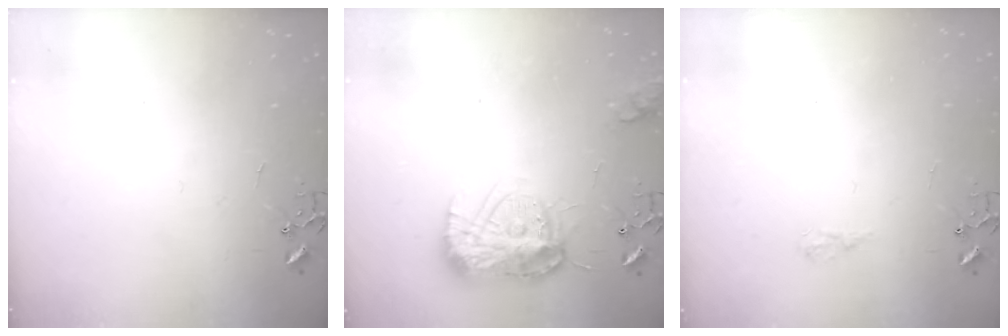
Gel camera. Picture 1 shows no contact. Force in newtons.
{"total": 14.2, "press": 14.1, "slide": 1.1}
{"total": 5.5, "press": 5.4, "slide": 0.7}